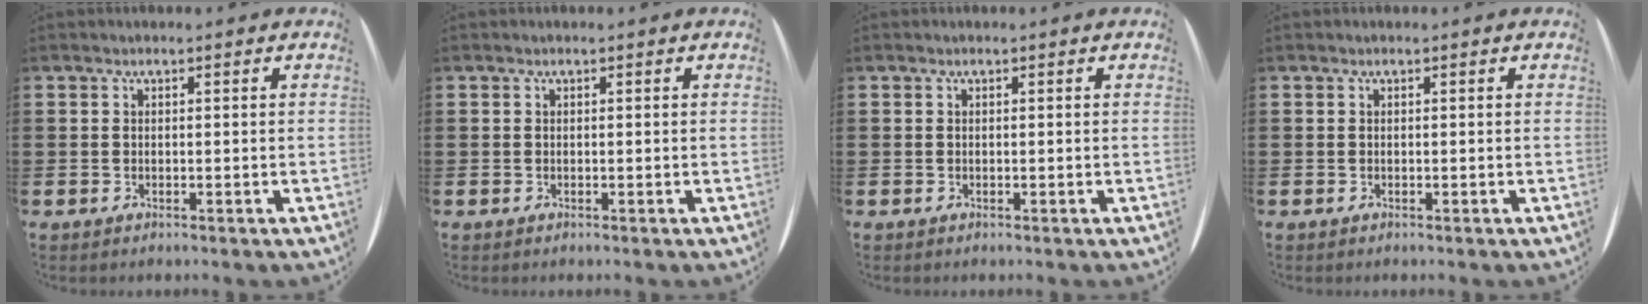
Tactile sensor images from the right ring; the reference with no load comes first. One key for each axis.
{"total": 0.0}
{"total": 0.0}
{"total": 0.0}